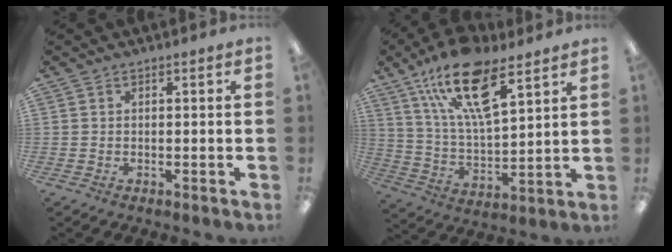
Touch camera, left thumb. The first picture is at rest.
{"total": 19.5, "force": [11.7, 7.5, 13.8], "torque": [-0.249, -0.043, 0.201]}